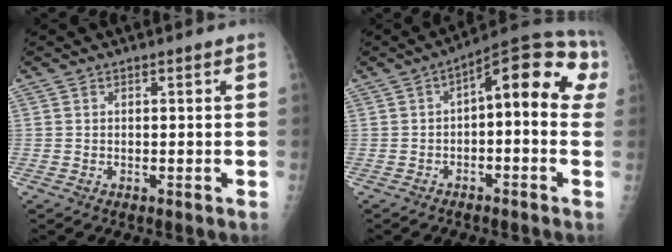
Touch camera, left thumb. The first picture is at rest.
{"total": 13.3, "force": [1.5, 5.7, 11.8], "torque": [-0.125, 0.050, 0.010]}